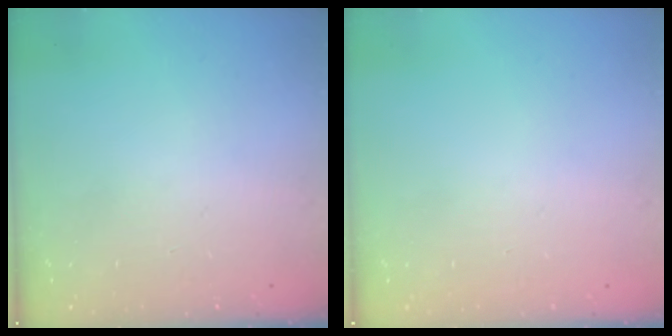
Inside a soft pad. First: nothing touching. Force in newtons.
{"total": 0.0}